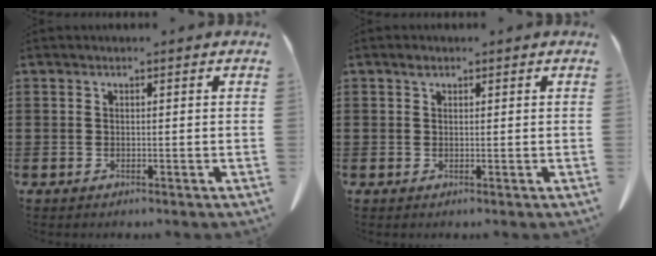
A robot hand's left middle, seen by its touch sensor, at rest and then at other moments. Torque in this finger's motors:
{"motor_torque": [-0.31, 0.35, -0.46, -0.21]}